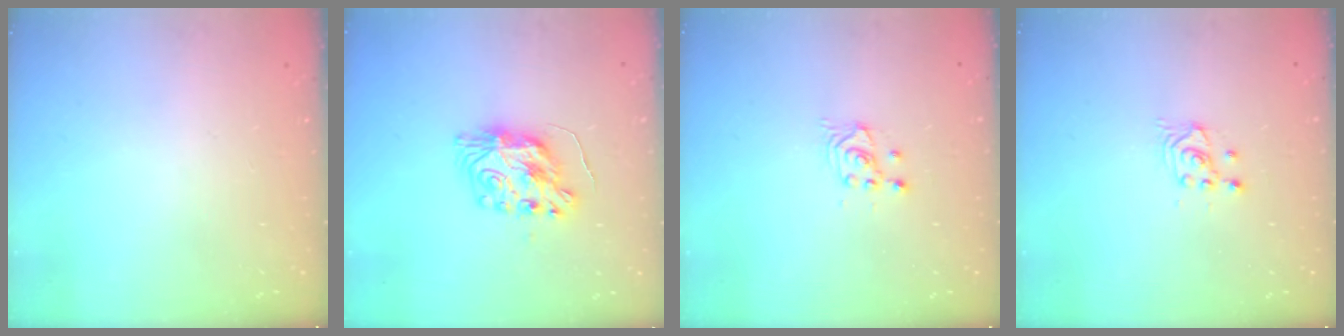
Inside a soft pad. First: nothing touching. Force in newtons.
{"total": 9.4, "press": 9.4, "slide": 0.9}
{"total": 2.6, "press": 2.5, "slide": 0.3}
{"total": 2.6, "press": 2.5, "slide": 0.3}